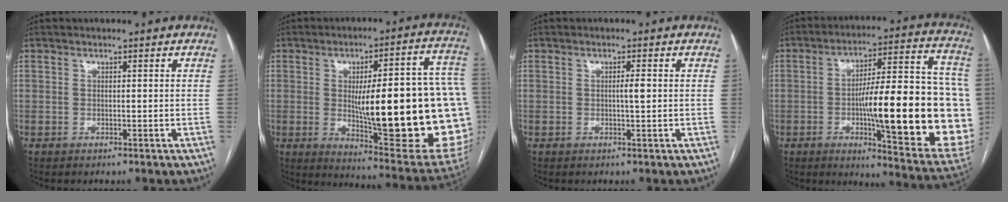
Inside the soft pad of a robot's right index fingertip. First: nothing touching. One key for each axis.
{"total": 31.6, "fx": -1.7, "fy": 5.1, "fz": 31.1, "tx": -0.322, "ty": 0.009, "tz": -0.016}
{"total": 1.5, "fx": 0.0, "fy": 0.0, "fz": 1.5, "tx": -0.029, "ty": 0.000, "tz": 0.001}
{"total": 29.0, "fx": -3.9, "fy": 4.5, "fz": 28.4, "tx": -0.314, "ty": 0.012, "tz": -0.053}